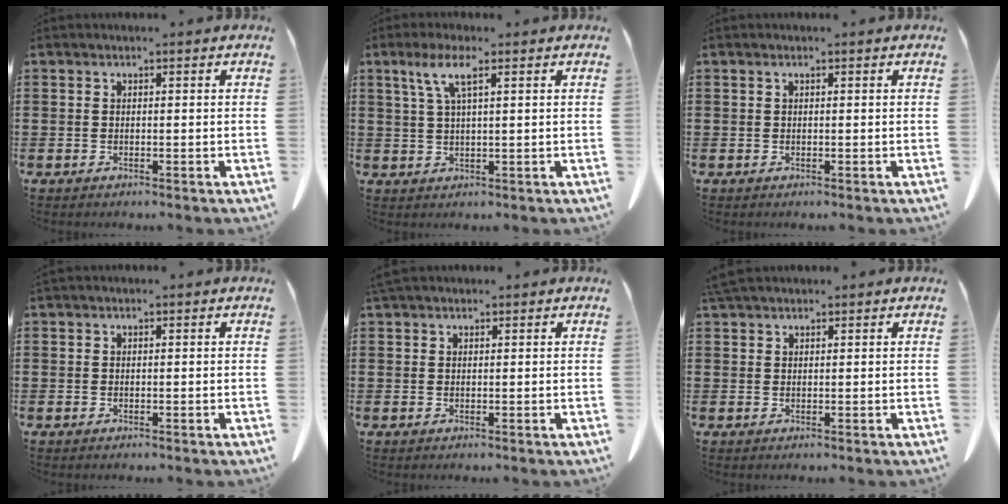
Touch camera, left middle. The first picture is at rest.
{"total": 4.8, "force": [2.3, 0.9, 4.1], "torque": [-0.089, 0.007, 0.038]}
{"total": 0.0}
{"total": 0.0}
{"total": 1.4, "force": [1.2, 0.5, 0.4], "torque": [-0.013, 0.003, 0.024]}
{"total": 2.2, "force": [1.9, 0.6, 0.9], "torque": [-0.025, 0.005, 0.038]}